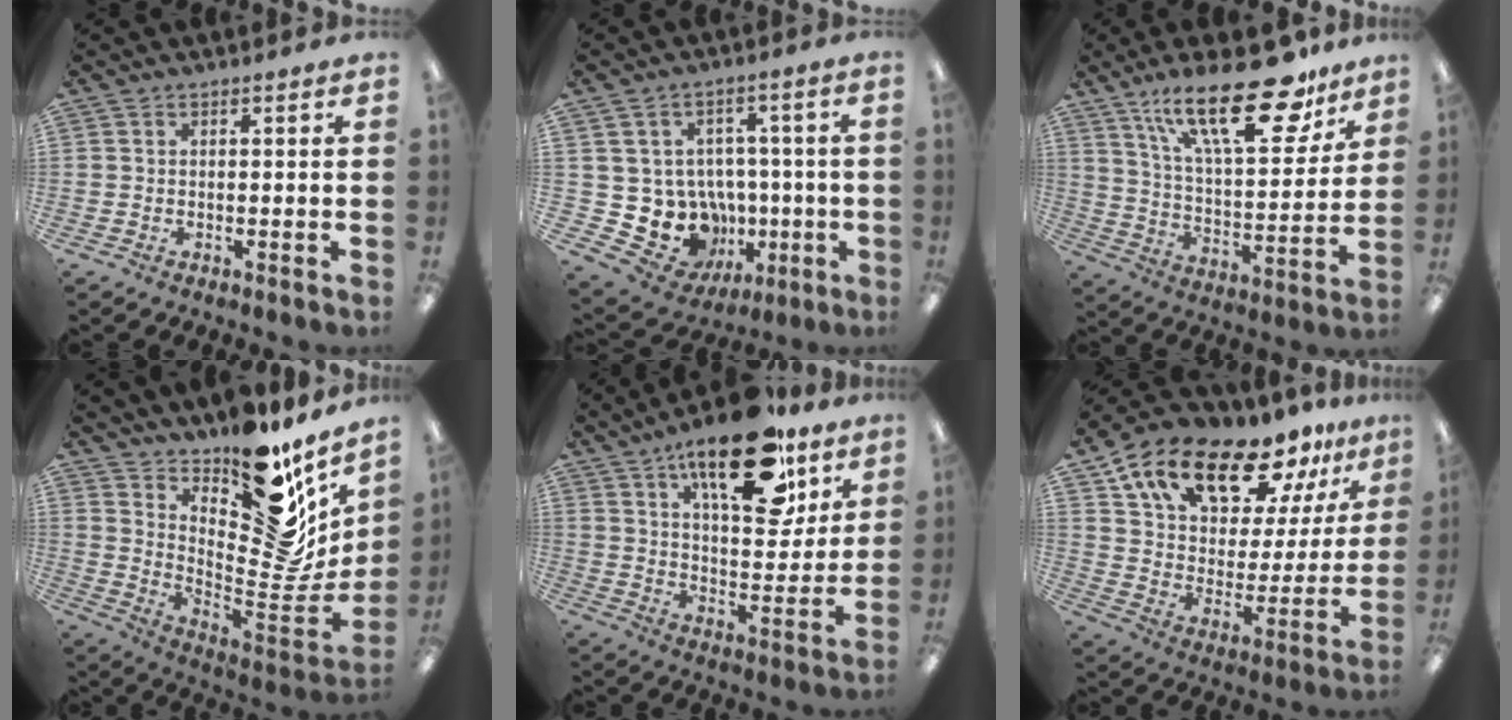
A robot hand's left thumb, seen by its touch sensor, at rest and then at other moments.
{"total": 12.7, "force": [-2.8, 11.6, 4.3], "torque": [-0.106, 0.001, -0.010]}
{"total": 27.0, "force": [16.9, 10.3, 18.4], "torque": [-0.283, -0.094, 0.281]}
{"total": 18.4, "force": [11.1, 8.5, 11.9], "torque": [-0.127, -0.108, 0.183]}
{"total": 23.5, "force": [14.6, 9.9, 15.5], "torque": [-0.220, -0.073, 0.236]}
{"total": 20.2, "force": [15.7, 7.9, 9.9], "torque": [-0.183, -0.103, 0.275]}